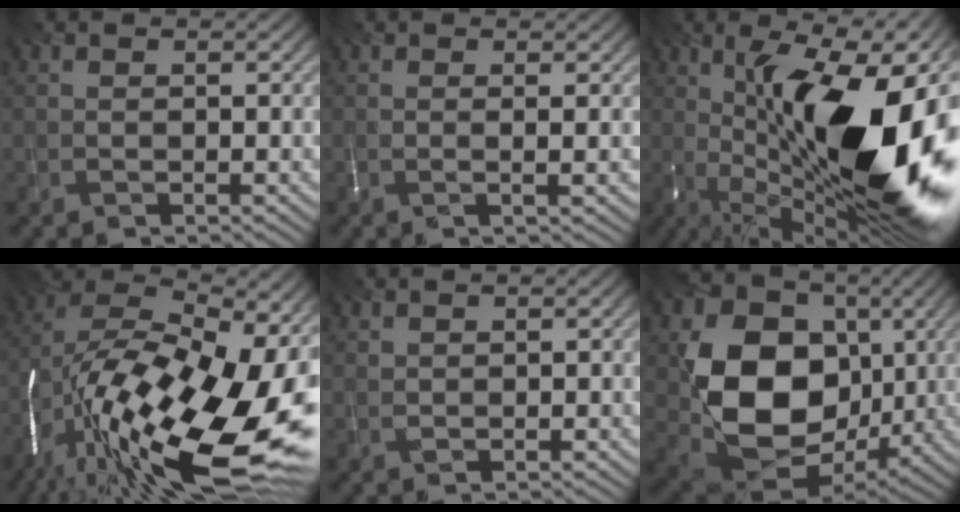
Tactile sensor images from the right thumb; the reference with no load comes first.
{"total": 1.7, "force": [0.6, 0.1, 1.6], "torque": [-0.027, 0.000, 0.005]}
{"total": 19.8, "force": [-1.4, 8.6, 17.7], "torque": [-0.252, 0.006, -0.045]}
{"total": 22.3, "force": [-8.4, 9.3, 18.4], "torque": [-0.337, 0.001, -0.163]}
{"total": 0.7, "force": [0.5, 0.5, 0.0], "torque": [-0.003, 0.001, 0.015]}
{"total": 16.0, "force": [0.1, 12.2, 10.4], "torque": [-0.206, -0.027, 0.006]}